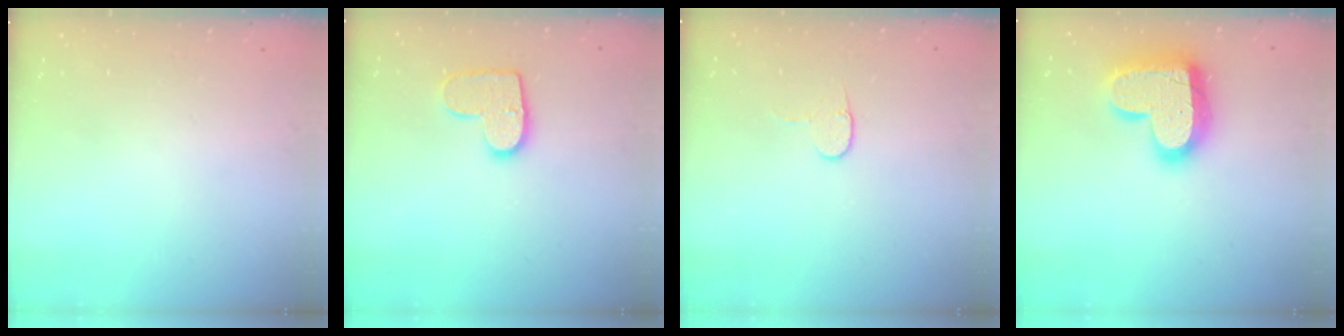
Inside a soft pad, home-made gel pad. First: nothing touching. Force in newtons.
{"total": 10.4, "press": 10.4, "slide": 0.5}
{"total": 4.3, "press": 4.3, "slide": 0.4}
{"total": 20.2, "press": 20.1, "slide": 1.3}